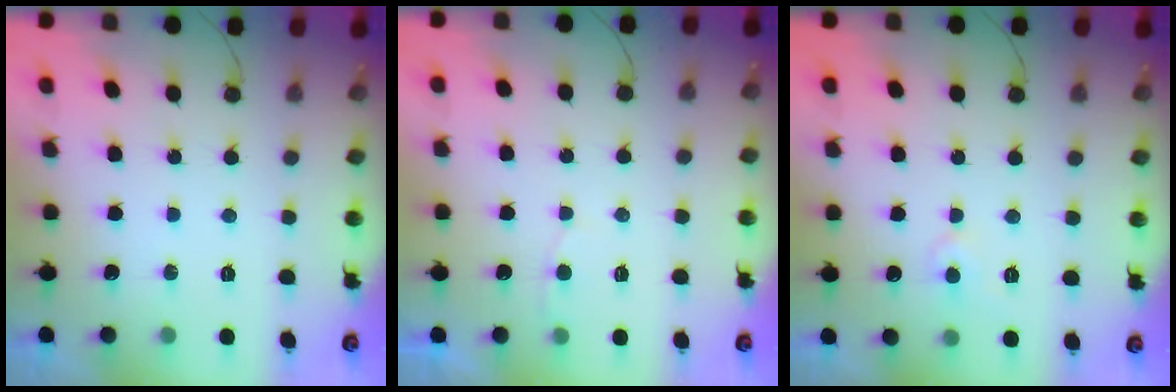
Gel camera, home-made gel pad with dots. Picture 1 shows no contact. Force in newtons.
{"total": 2.5, "press": 2.5, "slide": 0.3}
{"total": 4.8, "press": 4.7, "slide": 0.5}